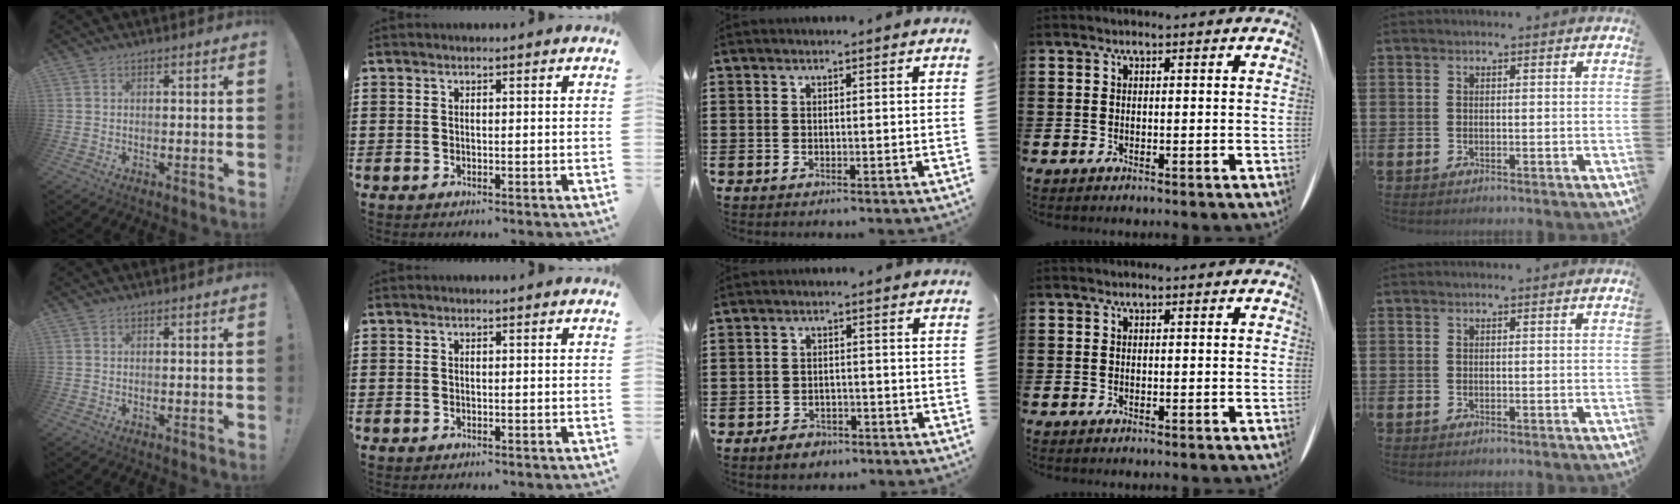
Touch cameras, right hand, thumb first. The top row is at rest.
{"middle": {"total": 2.0, "force": [-1.8, 0.9, 0.1], "torque": [-0.007, 0.006, -0.040]}}